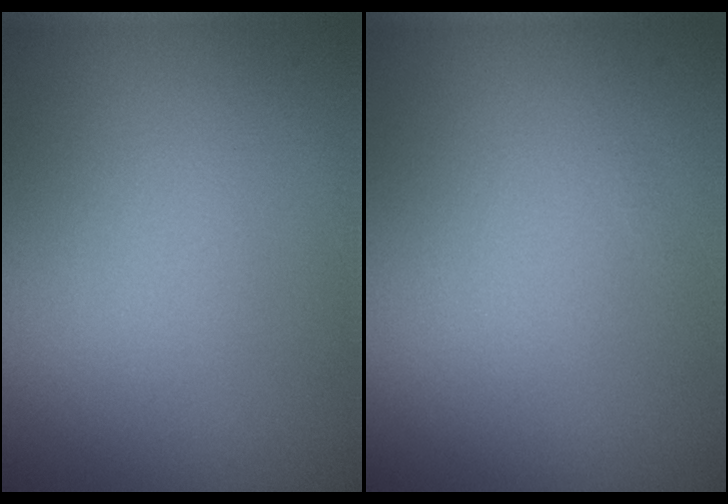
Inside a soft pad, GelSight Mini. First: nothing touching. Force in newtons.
{"total": 0.0}